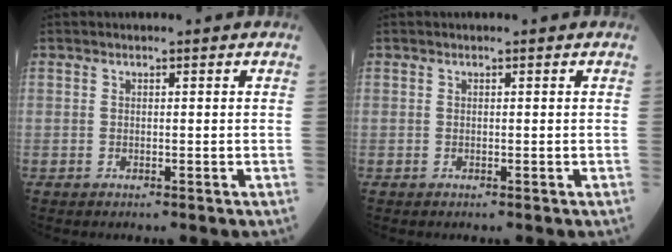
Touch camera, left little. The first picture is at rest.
{"total": 0.0}